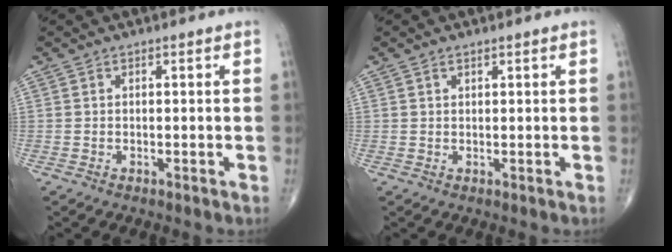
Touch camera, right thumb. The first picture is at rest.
{"total": 0.9, "force": [0.6, 0.4, 0.4], "torque": [-0.004, -0.003, 0.009]}